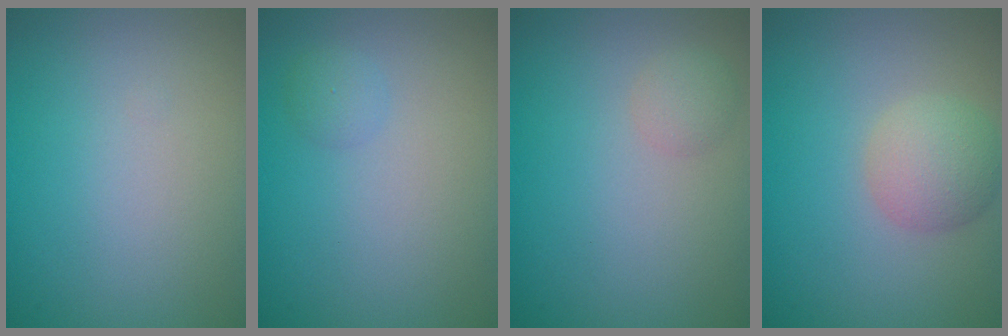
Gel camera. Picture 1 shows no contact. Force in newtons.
{"total": 0.8, "press": 0.8, "slide": 0.0}
{"total": 1.4, "press": 1.4, "slide": 0.0}
{"total": 3.4, "press": 3.4, "slide": 0.2}